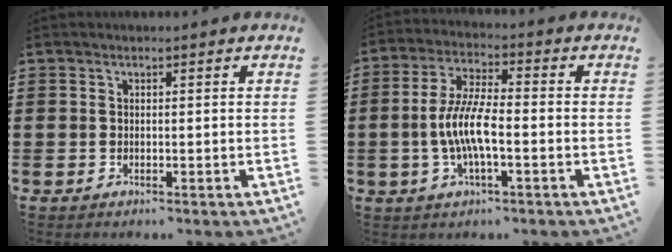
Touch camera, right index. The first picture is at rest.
{"total": 7.6, "force": [-1.8, 2.3, 7.0], "torque": [-0.161, -0.010, -0.042]}